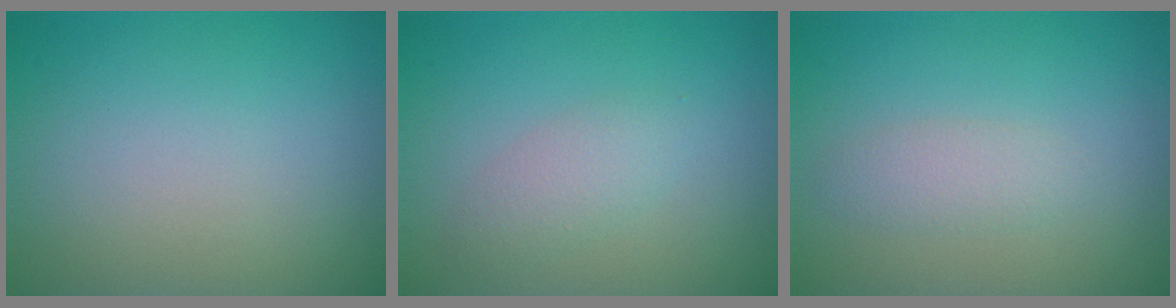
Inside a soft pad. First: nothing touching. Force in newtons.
{"total": 2.0, "press": 1.9, "slide": 0.1}
{"total": 1.6, "press": 1.6, "slide": 0.0}